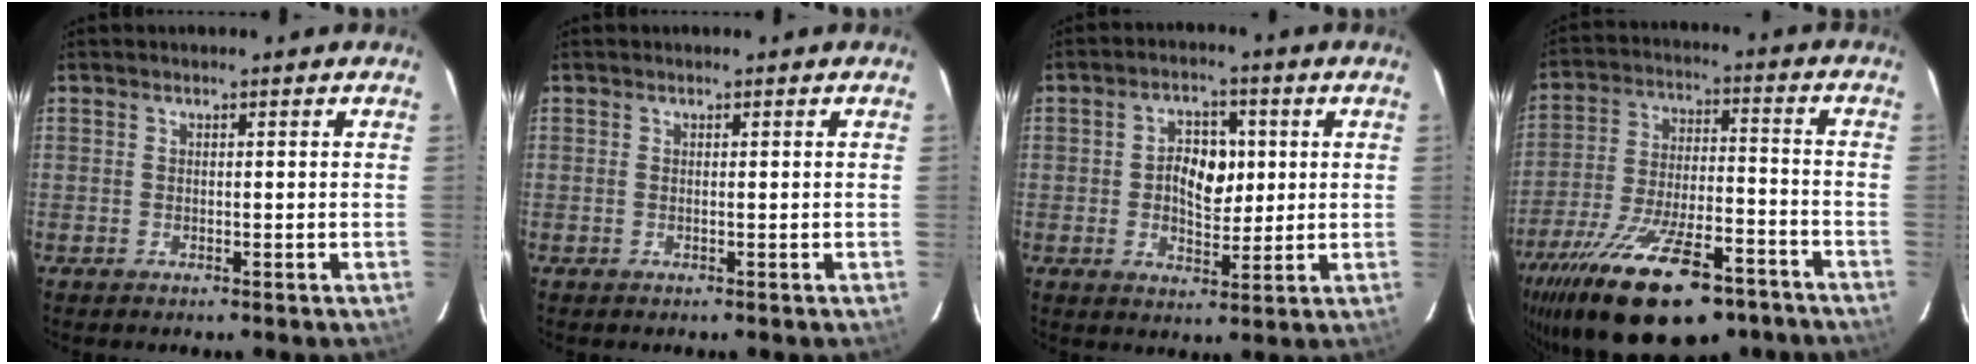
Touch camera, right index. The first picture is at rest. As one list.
[{"total": 0.0}, {"total": 7.3, "force": [0.7, 4.8, 5.5], "torque": [-0.098, 0.011, 0.013]}, {"total": 24.8, "force": [-16.9, 9.2, 15.7], "torque": [-0.293, -0.038, -0.255]}]